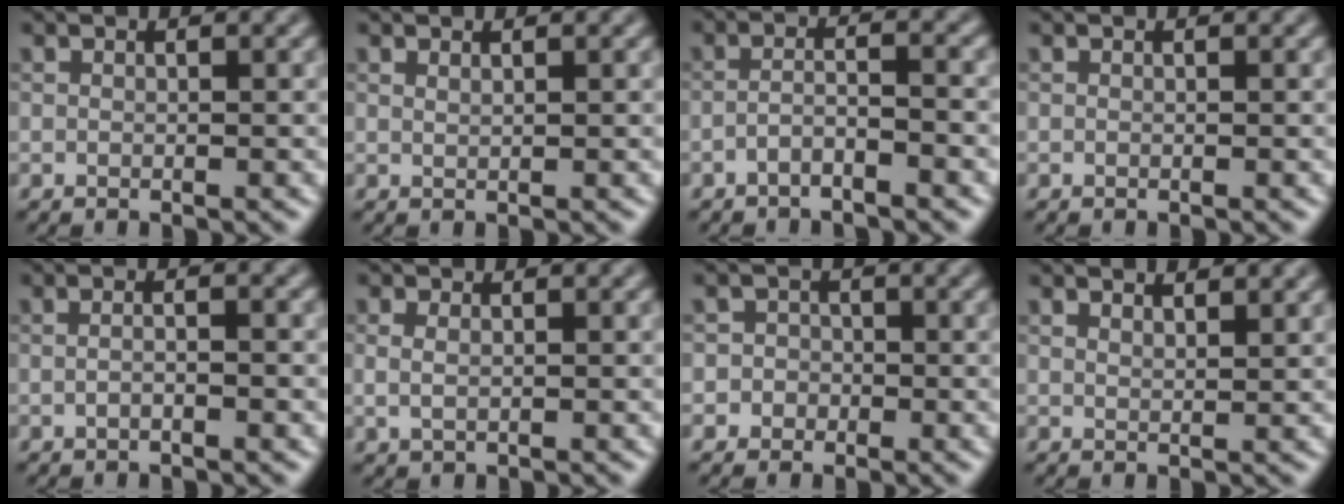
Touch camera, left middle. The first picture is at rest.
{"total": 0.6, "force": [0.5, 0.1, 0.2], "torque": [-0.003, 0.000, 0.010]}
{"total": 2.2, "force": [-1.5, 0.4, 1.6], "torque": [-0.031, 0.009, -0.034]}
{"total": 0.0}
{"total": 2.1, "force": [-0.1, 0.9, 1.9], "torque": [-0.013, 0.001, -0.021]}
{"total": 1.3, "force": [0.2, 0.9, 0.9], "torque": [-0.019, -0.001, 0.008]}
{"total": 2.4, "force": [-0.6, 2.3, 0.2], "torque": [0.028, 0.011, -0.033]}
{"total": 1.9, "force": [1.7, 0.4, 0.8], "torque": [-0.010, 0.005, 0.022]}